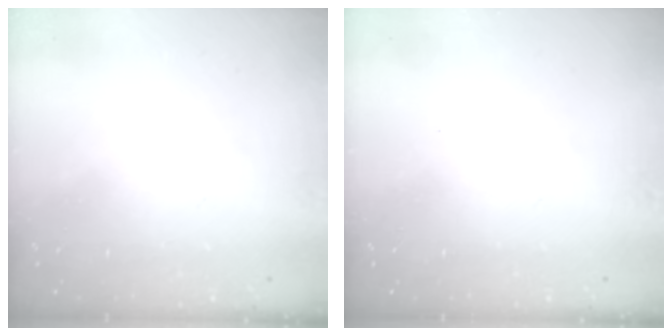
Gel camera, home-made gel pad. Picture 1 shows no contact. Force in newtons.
{"total": 0.0}